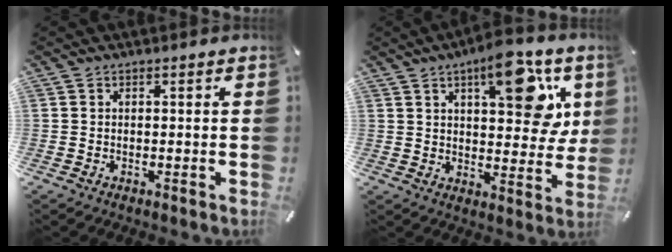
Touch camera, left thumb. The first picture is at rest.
{"total": 15.0, "force": [7.1, 6.9, 11.3], "torque": [-0.138, -0.034, 0.114]}